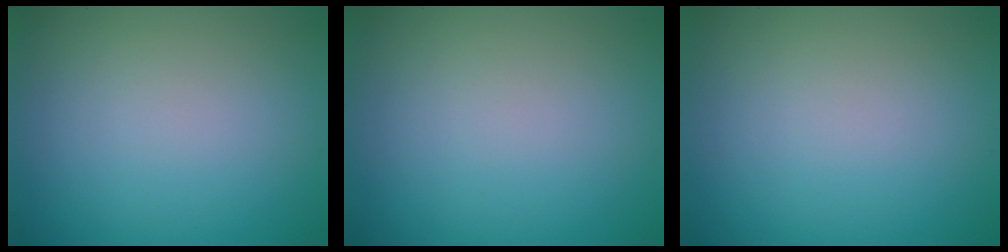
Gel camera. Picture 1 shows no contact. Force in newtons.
{"total": 0.0}
{"total": 0.0}